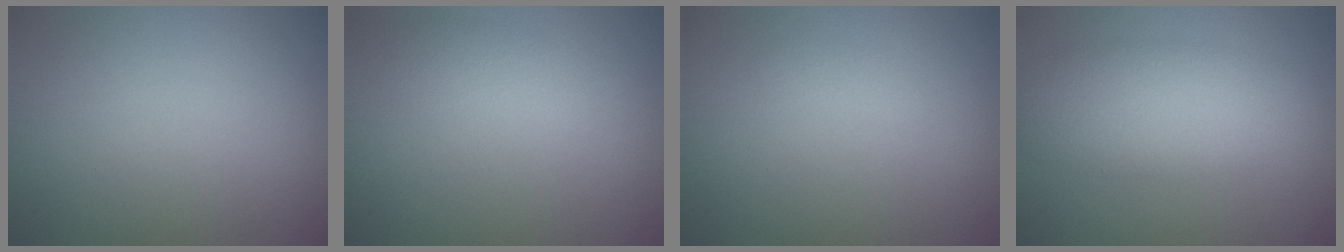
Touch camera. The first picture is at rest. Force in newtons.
{"total": 2.5, "press": 2.5, "slide": 0.2}
{"total": 0.7, "press": 0.7, "slide": 0.1}
{"total": 5.6, "press": 5.6, "slide": 0.2}